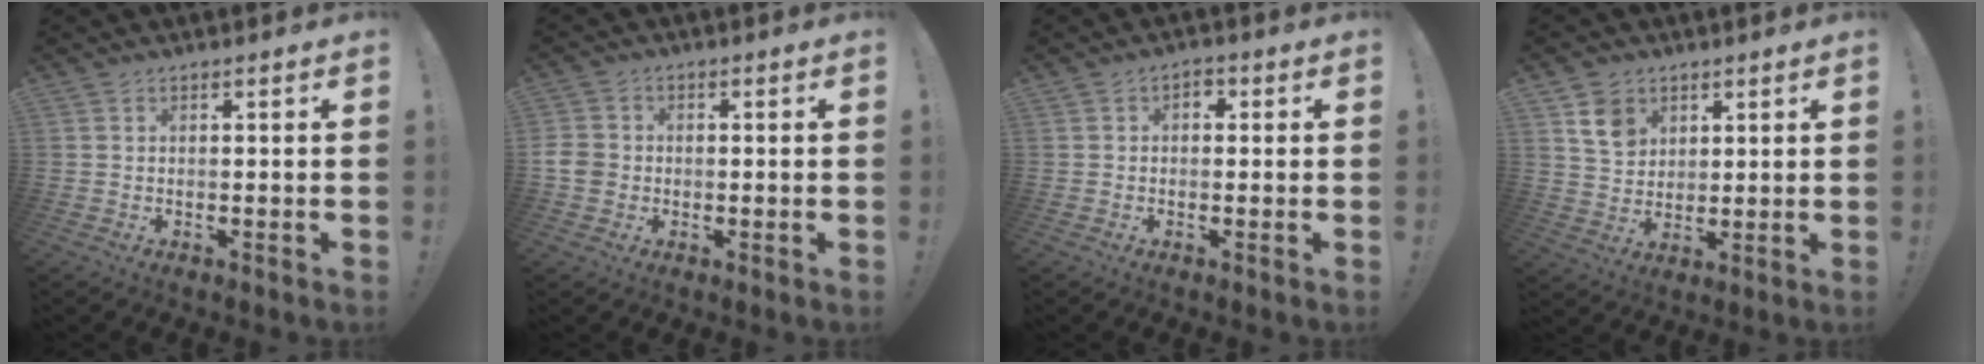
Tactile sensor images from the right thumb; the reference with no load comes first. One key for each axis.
{"total": 5.3, "fx": -1.1, "fy": 4.6, "fz": 2.2, "tx": -0.053, "ty": 0.011, "tz": -0.021}
{"total": 2.2, "fx": -0.4, "fy": 1.7, "fz": 1.3, "tx": -0.018, "ty": 0.006, "tz": -0.010}
{"total": 8.3, "fx": 4.5, "fy": 6.4, "fz": 2.9, "tx": -0.030, "ty": -0.022, "tz": 0.085}